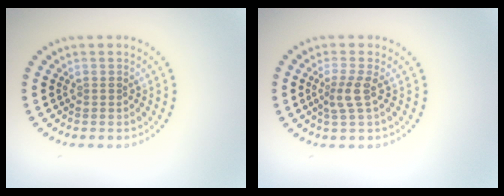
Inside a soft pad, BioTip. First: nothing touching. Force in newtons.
{"total": 2.1, "press": 1.6, "slide": 1.3}